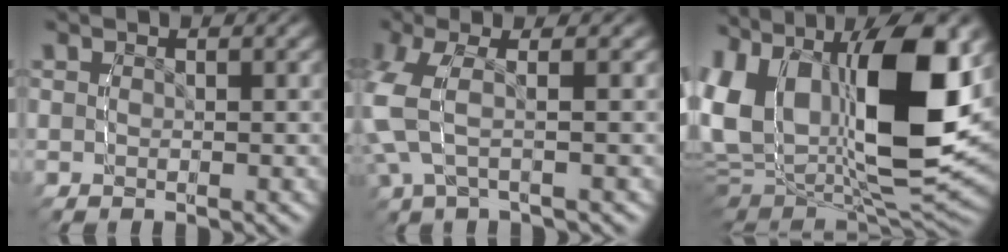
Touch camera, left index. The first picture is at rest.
{"total": 5.9, "force": [0.4, 3.6, 4.7], "torque": [-0.120, 0.011, -0.003]}
{"total": 18.6, "force": [0.5, 12.5, 13.8], "torque": [-0.290, -0.023, 0.009]}